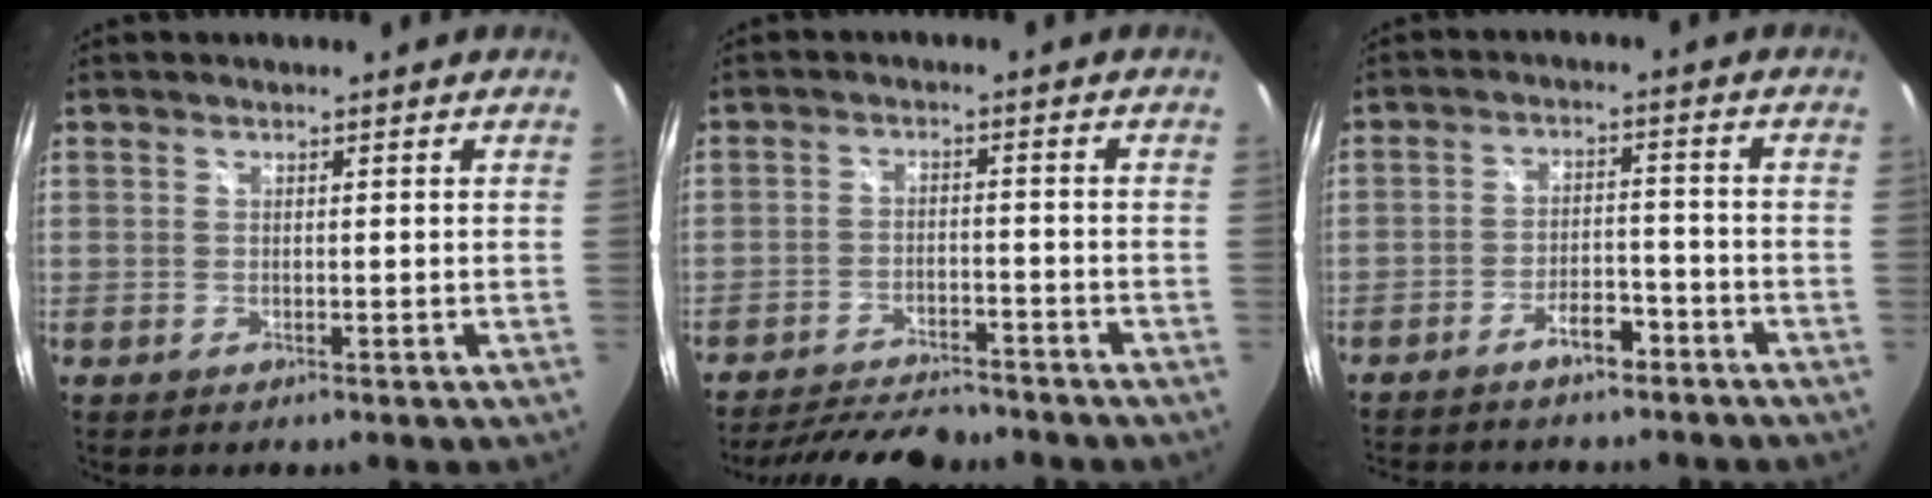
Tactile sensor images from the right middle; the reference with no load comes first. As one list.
[{"total": 12.8, "force": [-11.4, 3.1, 4.9], "torque": [-0.115, -0.008, -0.178]}, {"total": 8.1, "force": [-6.6, 3.0, 3.5], "torque": [-0.079, 0.017, -0.096]}]